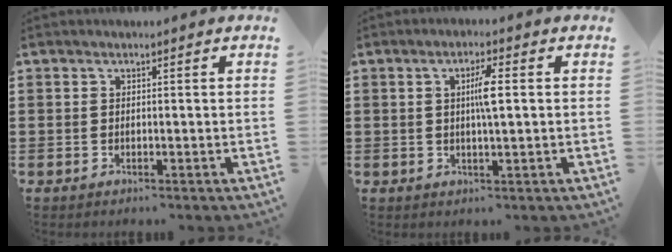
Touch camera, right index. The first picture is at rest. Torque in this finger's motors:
{"motor_torque": [0.50, -0.11, 0.16, 0.07]}